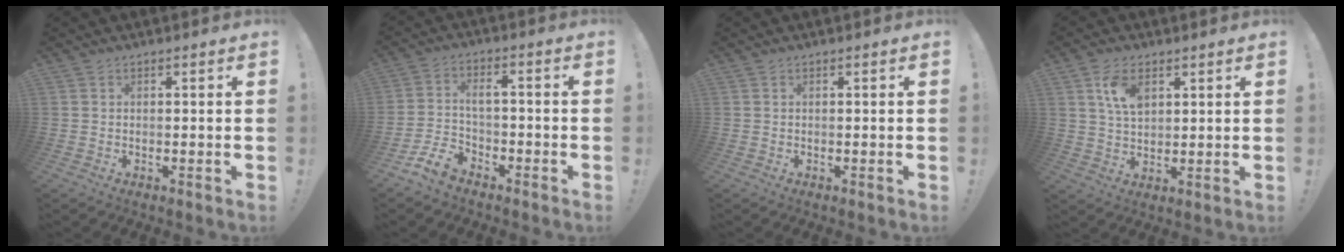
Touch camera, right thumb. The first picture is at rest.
{"total": 7.1, "force": [-4.4, 3.9, 4.0], "torque": [-0.093, 0.014, -0.085]}
{"total": 0.0}
{"total": 7.6, "force": [3.5, 4.3, 5.2], "torque": [-0.084, -0.008, 0.064]}